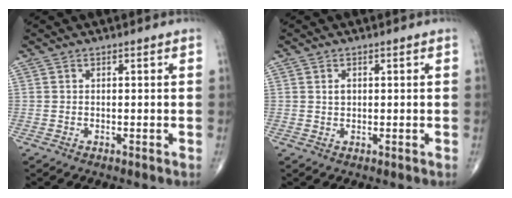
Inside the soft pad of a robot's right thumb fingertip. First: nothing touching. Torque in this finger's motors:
{"motor_torque": [0.07, 0.05, 0.21, 0.10, 0.02]}